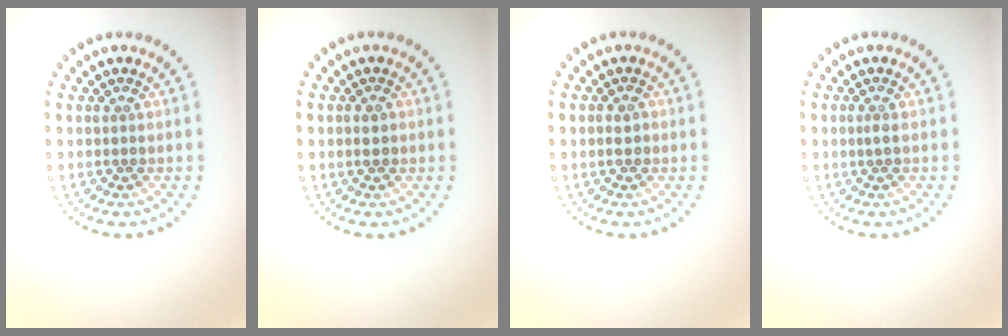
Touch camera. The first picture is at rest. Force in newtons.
{"total": 1.1, "press": 1.1, "slide": 0.1}
{"total": 1.1, "press": 1.1, "slide": 0.3}
{"total": 0.6, "press": 0.5, "slide": 0.3}